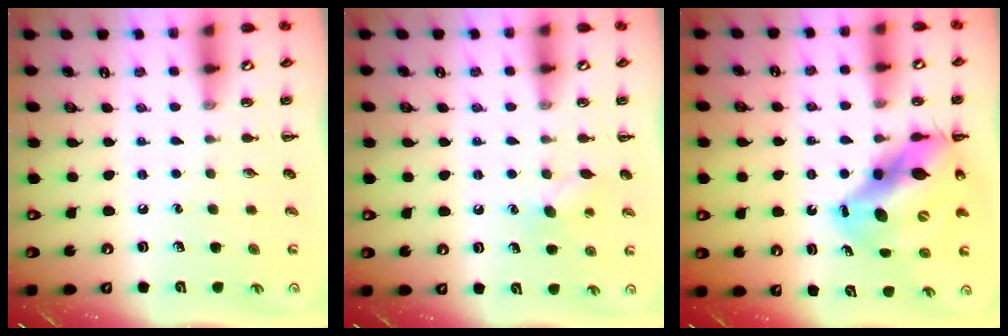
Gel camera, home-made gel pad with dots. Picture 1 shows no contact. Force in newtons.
{"total": 6.4, "press": 6.3, "slide": 1.4}
{"total": 12.6, "press": 12.2, "slide": 2.8}